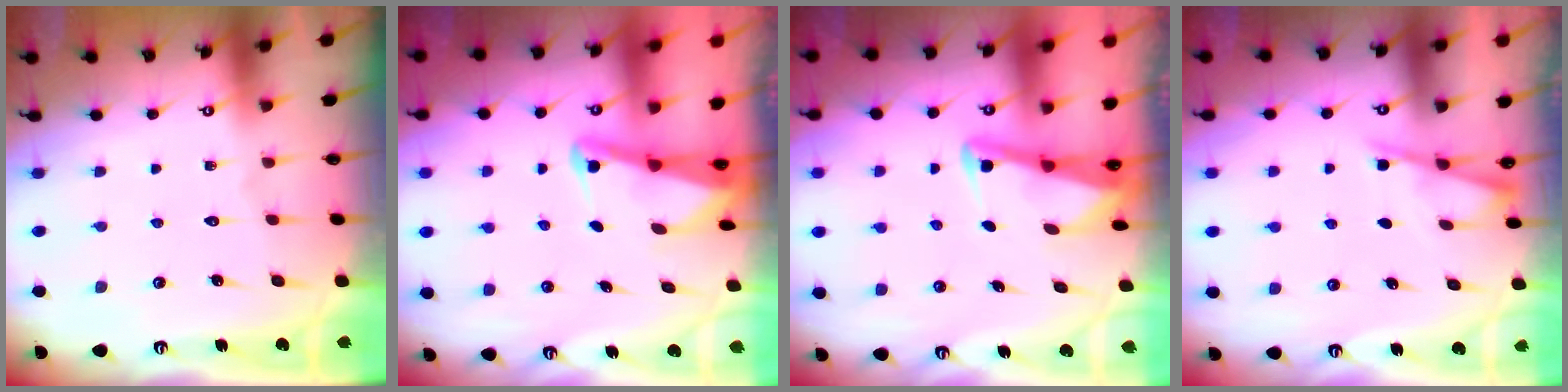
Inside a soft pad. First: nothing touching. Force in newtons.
{"total": 2.6, "press": 2.5, "slide": 0.6}
{"total": 2.9, "press": 2.8, "slide": 0.4}
{"total": 3.7, "press": 3.7, "slide": 0.6}